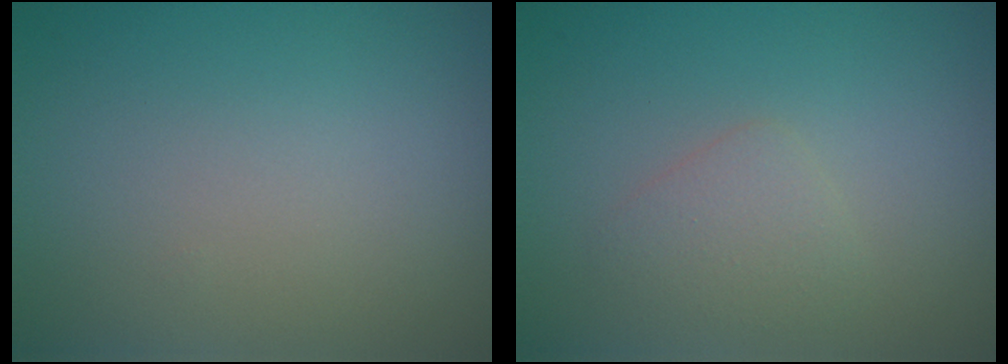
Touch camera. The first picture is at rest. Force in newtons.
{"total": 1.6, "press": 1.6, "slide": 0.1}